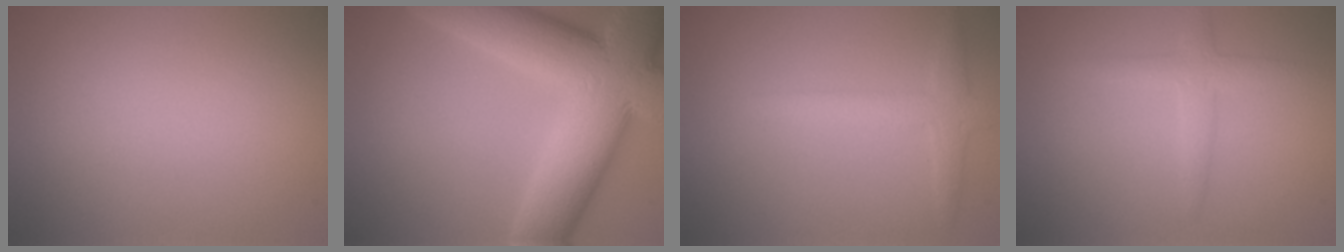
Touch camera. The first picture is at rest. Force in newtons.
{"total": 13.3, "press": 13.3, "slide": 1.1}
{"total": 2.7, "press": 2.7, "slide": 0.1}
{"total": 2.3, "press": 2.3, "slide": 0.1}